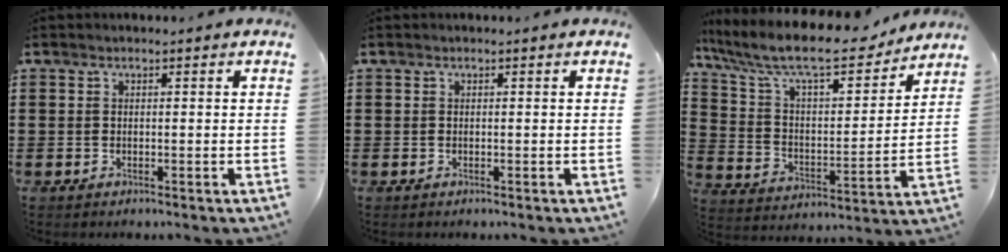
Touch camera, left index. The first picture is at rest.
{"total": 0.0}
{"total": 11.4, "force": [9.6, 1.9, 6.0], "torque": [-0.155, -0.056, 0.163]}